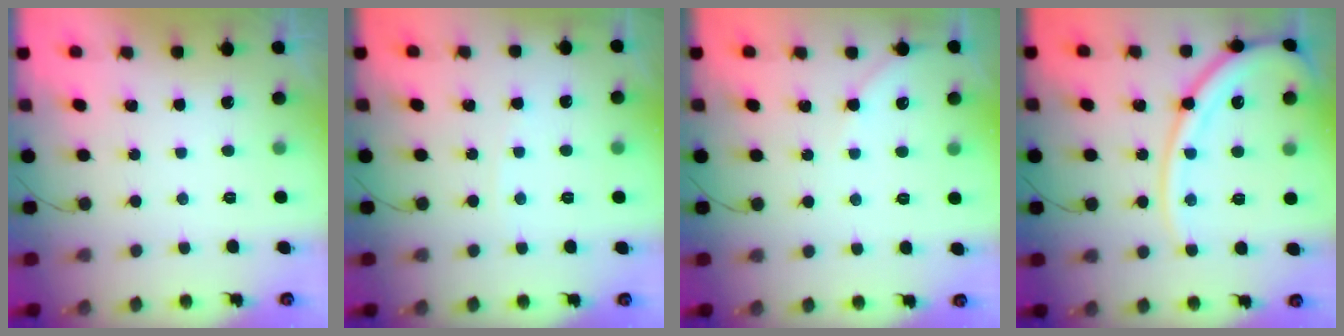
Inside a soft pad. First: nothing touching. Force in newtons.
{"total": 2.3, "press": 2.3, "slide": 0.3}
{"total": 2.9, "press": 2.9, "slide": 0.4}
{"total": 16.2, "press": 16.2, "slide": 1.7}